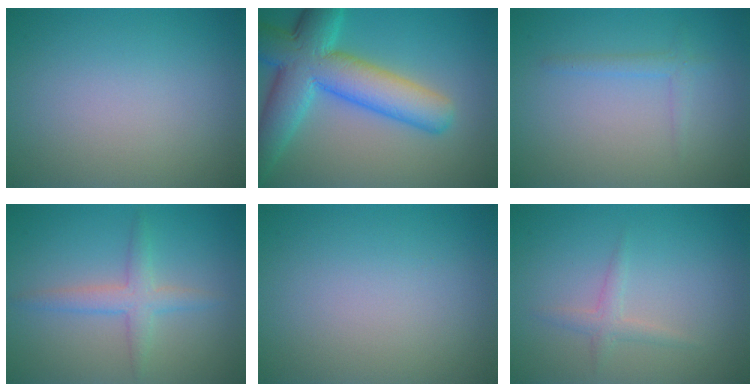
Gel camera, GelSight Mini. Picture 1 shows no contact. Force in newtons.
{"total": 10.0, "press": 10.0, "slide": 0.8}
{"total": 1.3, "press": 1.3, "slide": 0.1}
{"total": 2.6, "press": 2.6, "slide": 0.1}
{"total": 0.0}
{"total": 1.3, "press": 1.3, "slide": 0.1}